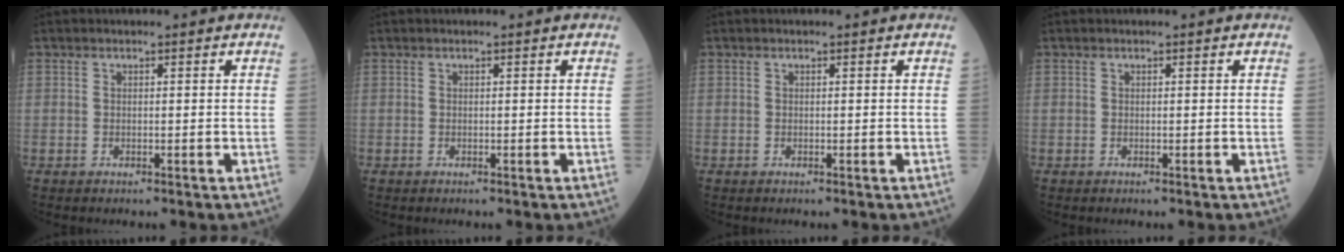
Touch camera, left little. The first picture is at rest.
{"total": 0.0}
{"total": 0.0}
{"total": 0.0}